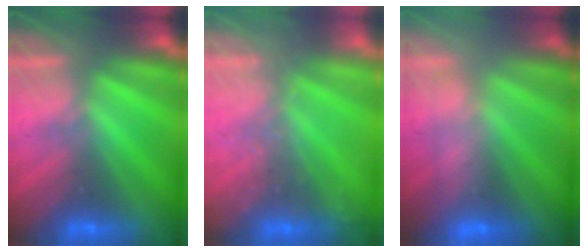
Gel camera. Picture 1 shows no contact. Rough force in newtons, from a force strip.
{"total": 2.3}
{"total": 2.4}